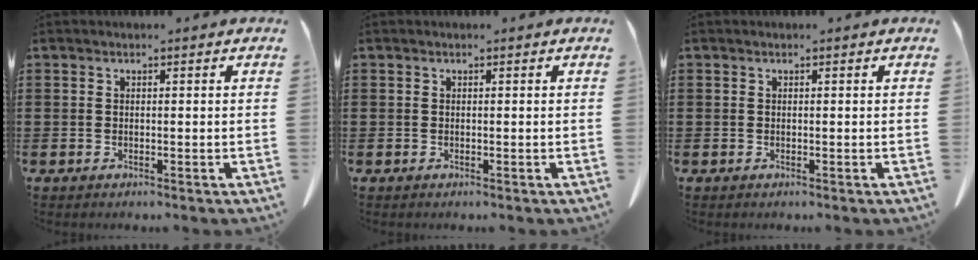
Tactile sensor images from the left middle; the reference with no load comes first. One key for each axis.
{"total": 0.0}
{"total": 0.0}